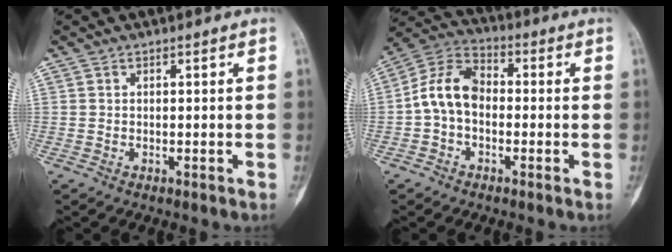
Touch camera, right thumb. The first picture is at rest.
{"total": 9.8, "force": [-1.0, 6.8, 7.0], "torque": [-0.120, 0.033, -0.036]}